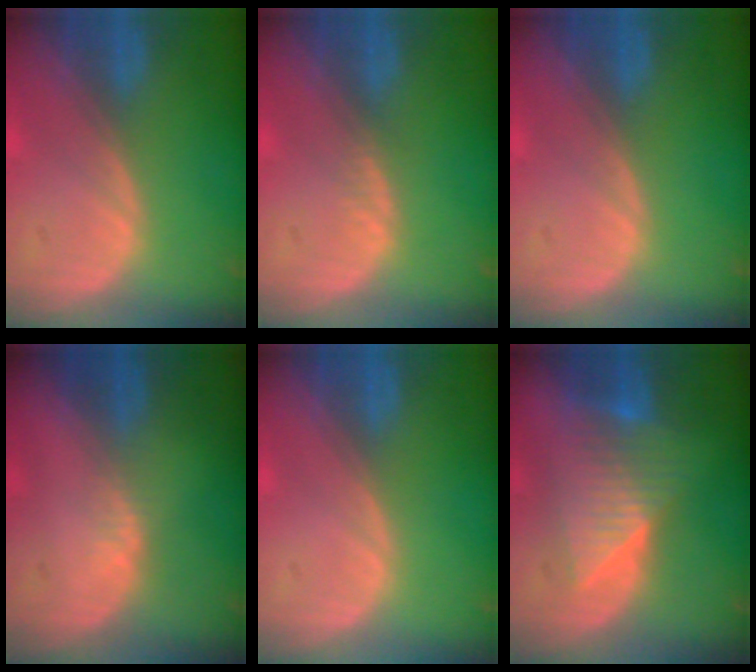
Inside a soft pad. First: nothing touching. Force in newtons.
{"total": 0.9, "press": 0.9, "slide": 0.2}
{"total": 0.0}
{"total": 1.2, "press": 0.9, "slide": 0.8}
{"total": 0.0}
{"total": 7.8, "press": 7.4, "slide": 2.6}